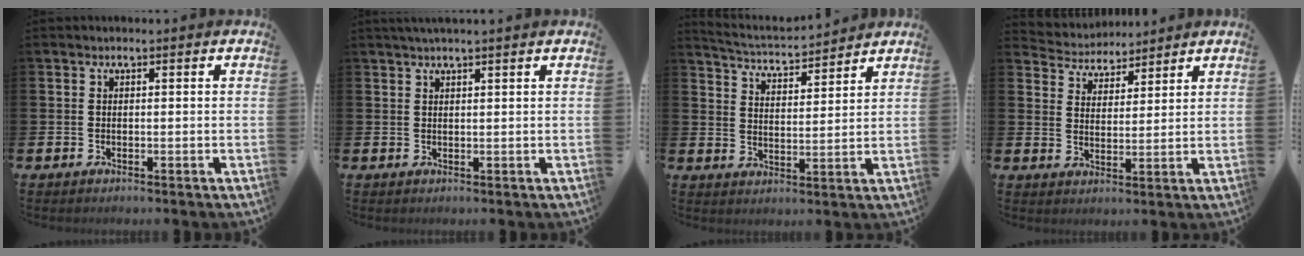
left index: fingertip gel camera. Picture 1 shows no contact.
{"total": 1.5, "force": [1.3, -0.2, 0.6], "torque": [-0.019, 0.003, 0.026]}
{"total": 4.4, "force": [4.4, 0.4, 0.2], "torque": [-0.025, -0.036, 0.073]}
{"total": 4.2, "force": [3.9, 1.3, -0.6], "torque": [-0.017, -0.023, 0.071]}